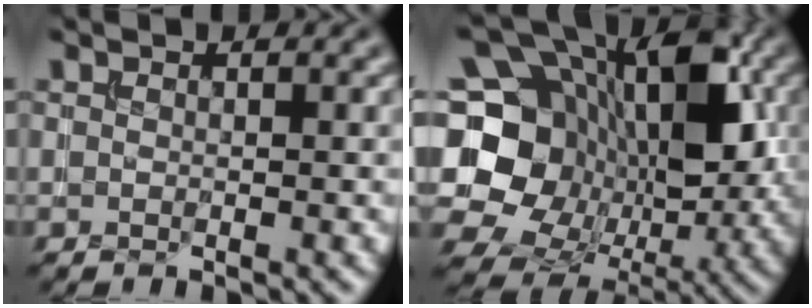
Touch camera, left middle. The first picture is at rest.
{"total": 15.5, "force": [0.3, 12.1, 9.7], "torque": [-0.184, 0.009, 0.014]}